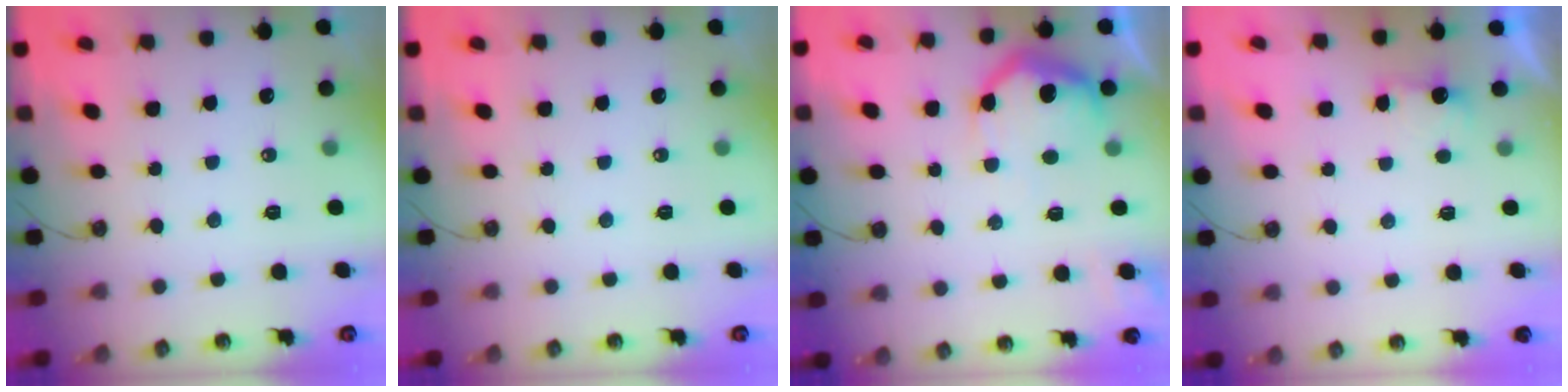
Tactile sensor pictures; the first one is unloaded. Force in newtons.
{"total": 0.0}
{"total": 14.6, "press": 14.6, "slide": 1.1}
{"total": 1.1, "press": 0.8, "slide": 0.7}